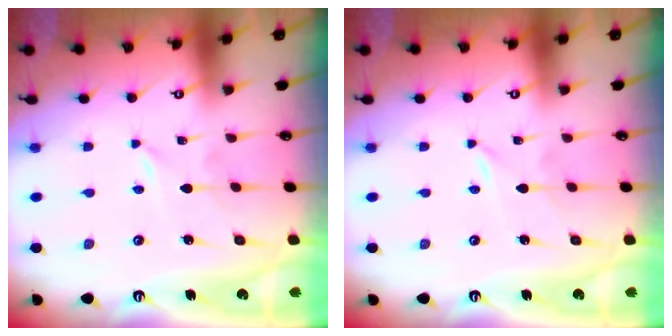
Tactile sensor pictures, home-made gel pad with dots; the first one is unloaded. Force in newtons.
{"total": 0.0}